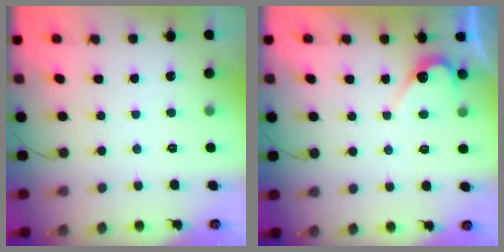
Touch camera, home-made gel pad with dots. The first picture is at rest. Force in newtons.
{"total": 5.4, "press": 5.4, "slide": 0.3}